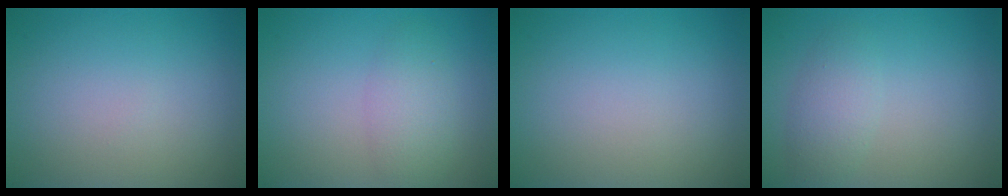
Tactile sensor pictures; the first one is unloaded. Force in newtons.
{"total": 2.8, "press": 2.8, "slide": 0.2}
{"total": 0.0}
{"total": 2.4, "press": 2.4, "slide": 0.1}